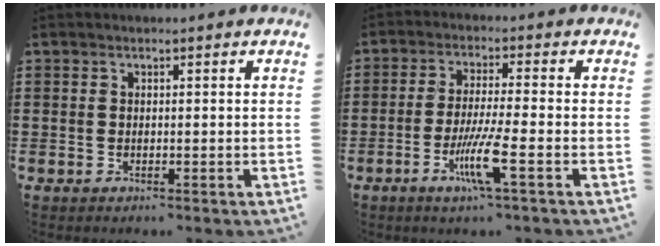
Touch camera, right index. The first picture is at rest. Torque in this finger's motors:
{"motor_torque": [0.83, -0.06, 0.29, 0.07]}